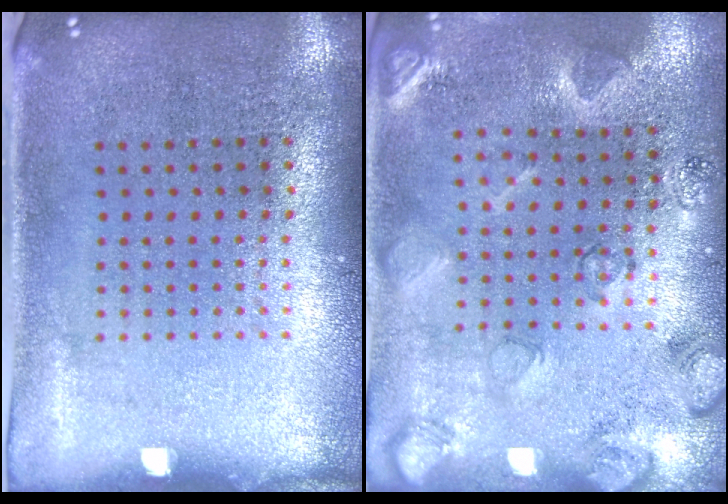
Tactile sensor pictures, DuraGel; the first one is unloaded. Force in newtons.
{"total": 2.1, "press": 2.1, "slide": 0.5}